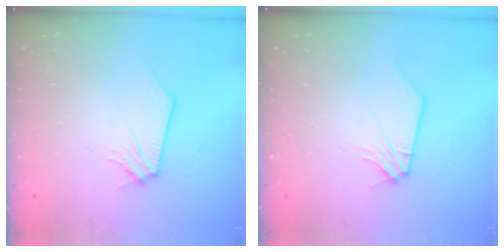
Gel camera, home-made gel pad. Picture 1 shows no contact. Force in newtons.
{"total": 0.0}